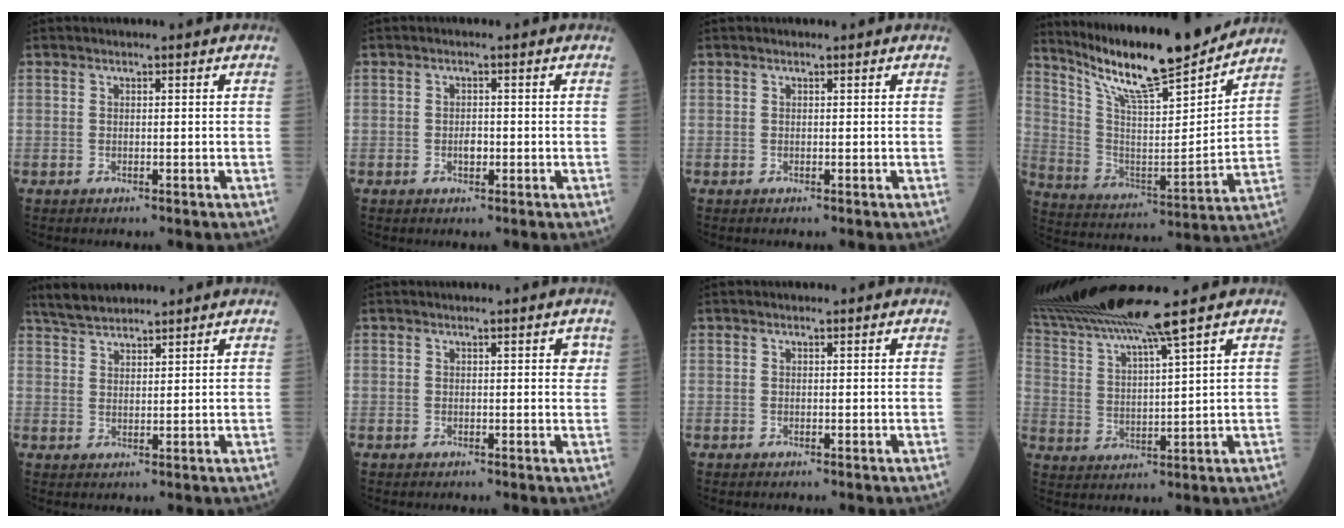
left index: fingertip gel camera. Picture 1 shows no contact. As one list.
[{"total": 1.6, "force": [-0.6, 0.9, 1.2], "torque": [-0.020, -0.001, -0.010]}, {"total": 0.0}, {"total": 19.8, "force": [17.0, 1.6, 10.0], "torque": [-0.177, -0.022, 0.285]}, {"total": 5.2, "force": [4.7, 1.2, 1.7], "torque": [-0.041, 0.020, 0.090]}, {"total": 1.7, "force": [0.8, 0.6, 1.4], "torque": [-0.013, 0.005, 0.005]}, {"total": 0.0}, {"total": 11.8, "force": [9.9, -2.1, 6.1], "torque": [-0.117, 0.008, 0.184]}]